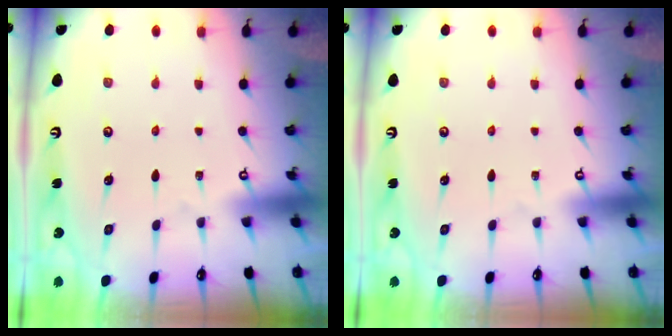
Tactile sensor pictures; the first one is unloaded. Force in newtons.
{"total": 0.0}